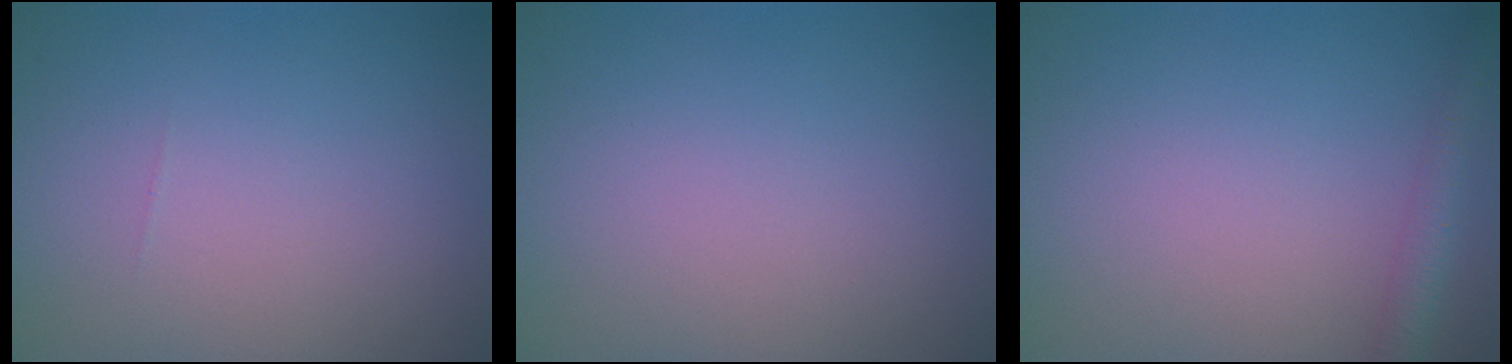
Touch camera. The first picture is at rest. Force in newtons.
{"total": 0.0}
{"total": 2.2, "press": 2.2, "slide": 0.1}